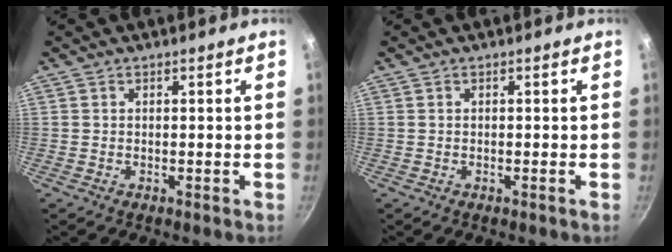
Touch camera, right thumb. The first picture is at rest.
{"total": 0.0}